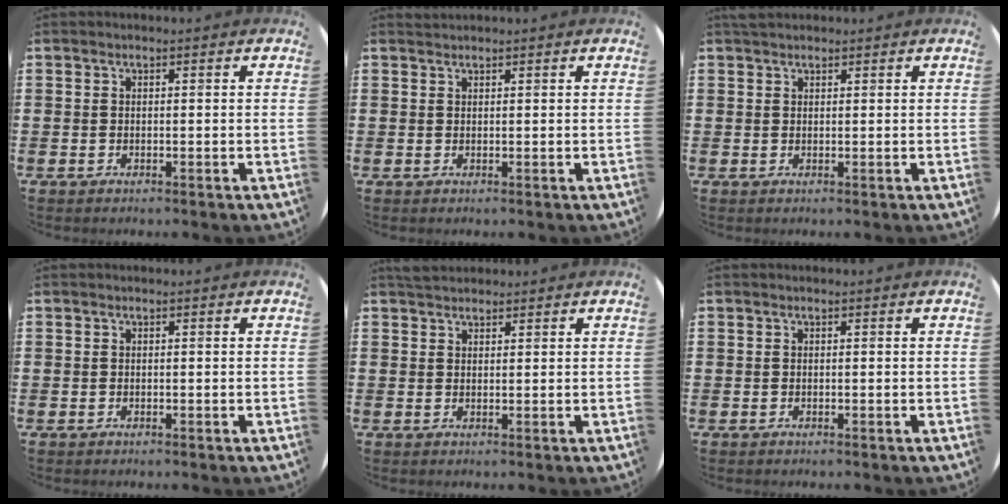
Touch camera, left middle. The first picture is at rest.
{"total": 0.8, "force": [0.7, 0.0, -0.1], "torque": [0.003, 0.002, 0.014]}
{"total": 1.0, "force": [1.0, 0.4, 0.1], "torque": [-0.003, 0.004, 0.018]}
{"total": 0.0}
{"total": 2.0, "force": [1.8, 0.7, 0.1], "torque": [0.003, 0.003, 0.034]}
{"total": 0.0}